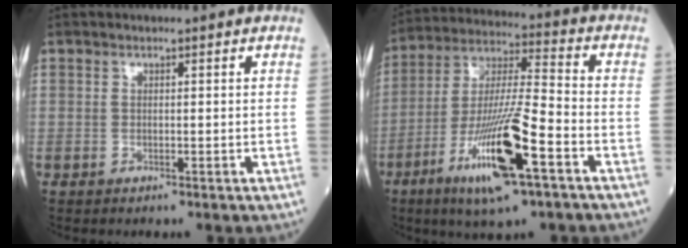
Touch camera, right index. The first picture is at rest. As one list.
[{"total": 16.5, "force": [-7.6, 1.5, 14.6], "torque": [-0.293, -0.022, -0.134]}]